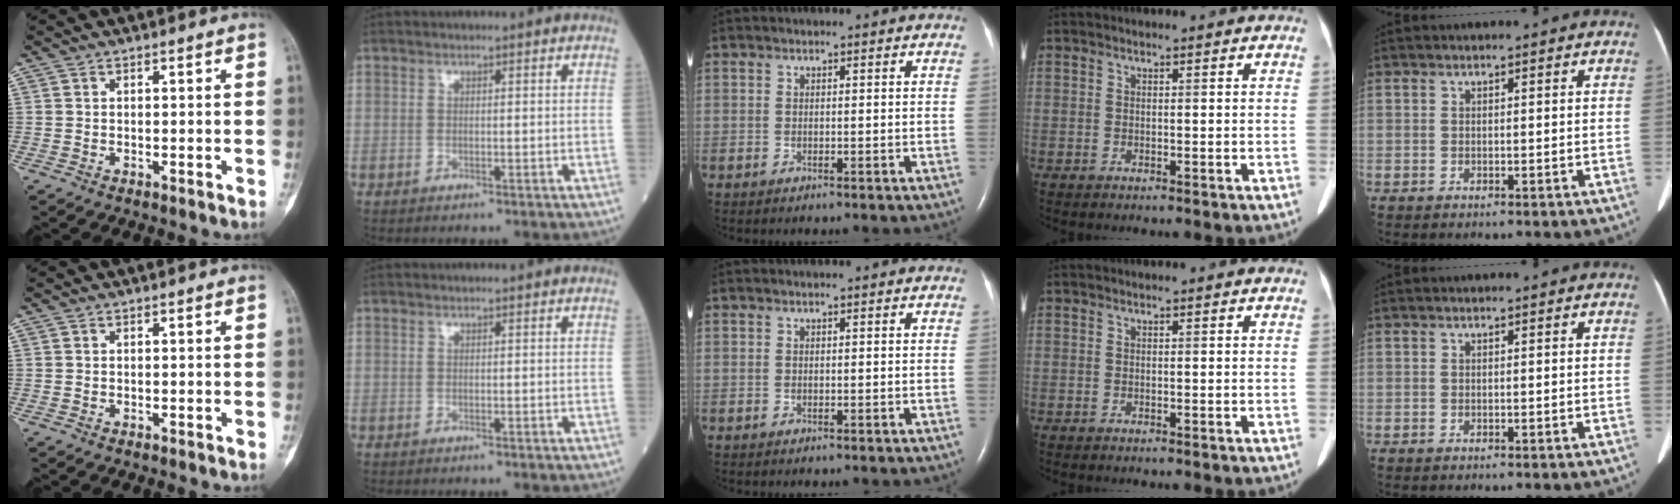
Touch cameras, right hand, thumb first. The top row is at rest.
{}